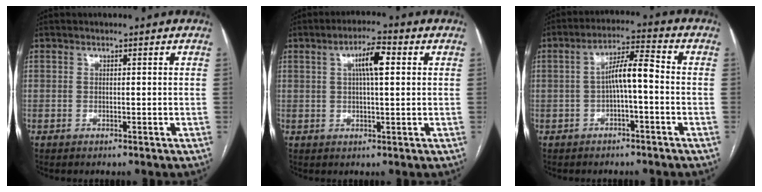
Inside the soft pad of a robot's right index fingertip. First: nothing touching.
{"total": 5.7, "force": [1.6, 1.0, 5.4], "torque": [-0.094, 0.014, 0.027]}
{"total": 6.1, "force": [-0.8, 1.0, 5.9], "torque": [-0.101, 0.025, -0.013]}